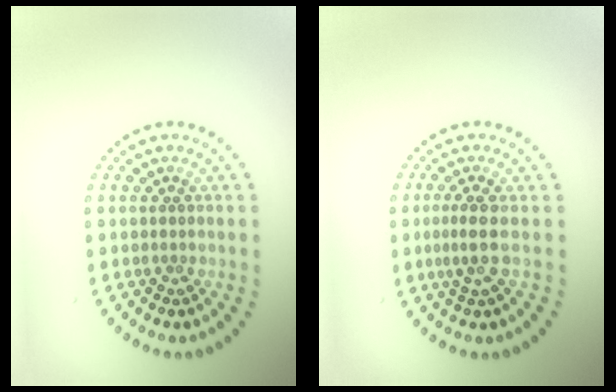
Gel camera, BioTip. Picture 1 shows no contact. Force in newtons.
{"total": 1.9, "press": 1.4, "slide": 1.2}